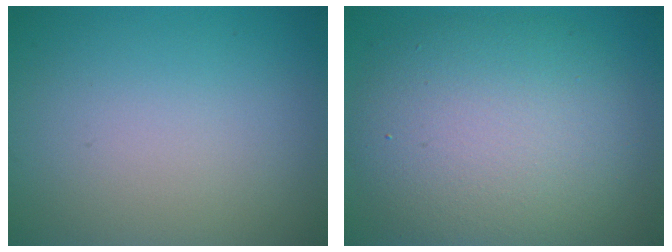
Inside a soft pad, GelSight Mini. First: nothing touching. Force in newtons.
{"total": 9.4, "press": 9.4, "slide": 0.5}